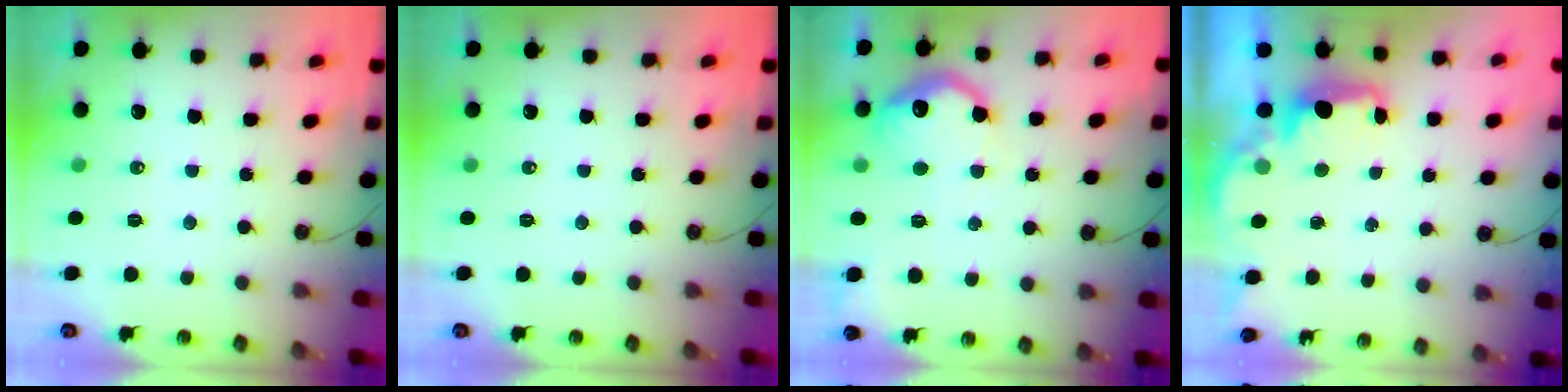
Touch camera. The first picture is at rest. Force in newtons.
{"total": 0.0}
{"total": 14.8, "press": 14.7, "slide": 0.9}
{"total": 2.2, "press": 2.1, "slide": 0.6}